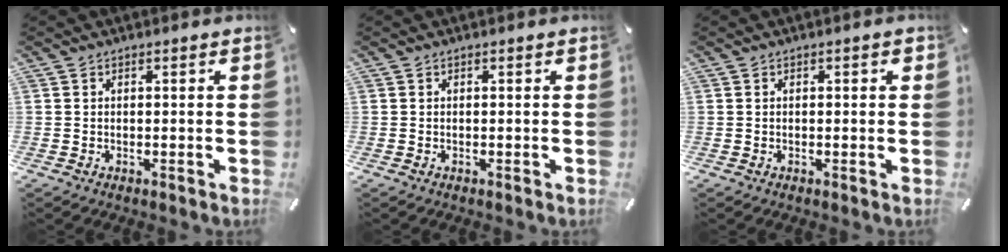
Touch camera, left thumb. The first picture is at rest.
{"total": 0.0}
{"total": 0.7, "force": [0.0, 0.2, 0.7], "torque": [-0.014, 0.001, 0.000]}